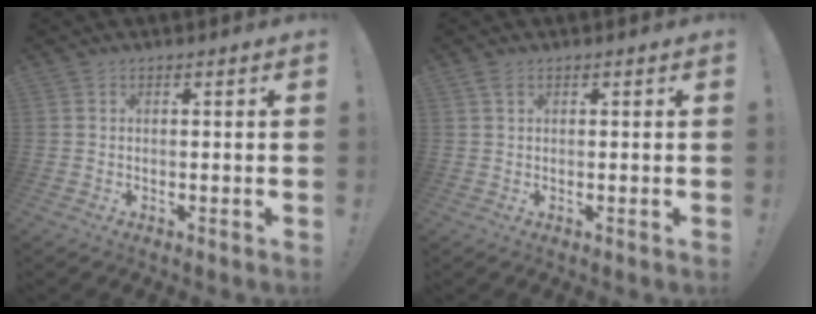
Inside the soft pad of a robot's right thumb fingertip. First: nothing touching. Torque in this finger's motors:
{"motor_torque": [-0.07, -0.02, -0.29, 0.07, 0.10]}